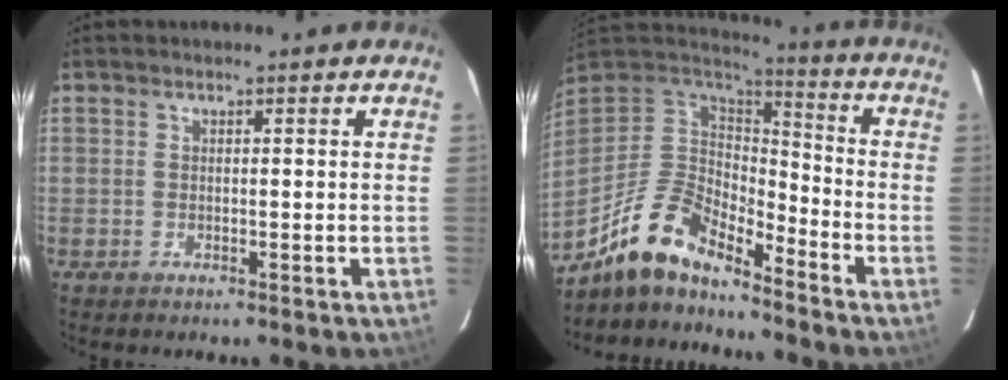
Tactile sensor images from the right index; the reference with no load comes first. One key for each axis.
{"total": 14.1, "fx": -11.7, "fy": 4.1, "fz": 6.8, "tx": -0.142, "ty": -0.003, "tz": -0.230}